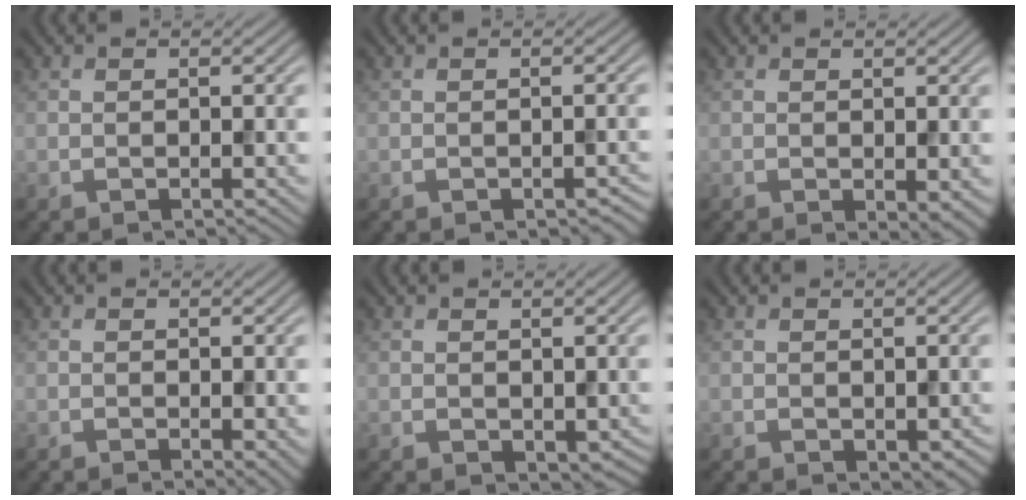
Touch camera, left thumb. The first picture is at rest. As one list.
[{"total": 0.8, "force": [-0.5, 0.3, 0.6], "torque": [-0.008, -0.003, -0.003]}, {"total": 1.7, "force": [-0.1, 0.9, 1.5], "torque": [-0.023, -0.008, 0.000]}, {"total": 1.4, "force": [-0.1, 0.7, 1.2], "torque": [-0.015, -0.007, 0.001]}, {"total": 1.6, "force": [0.5, 1.1, 1.1], "torque": [-0.021, -0.009, 0.015]}, {"total": 1.2, "force": [0.1, 0.8, 0.9], "torque": [-0.015, -0.006, 0.007]}]